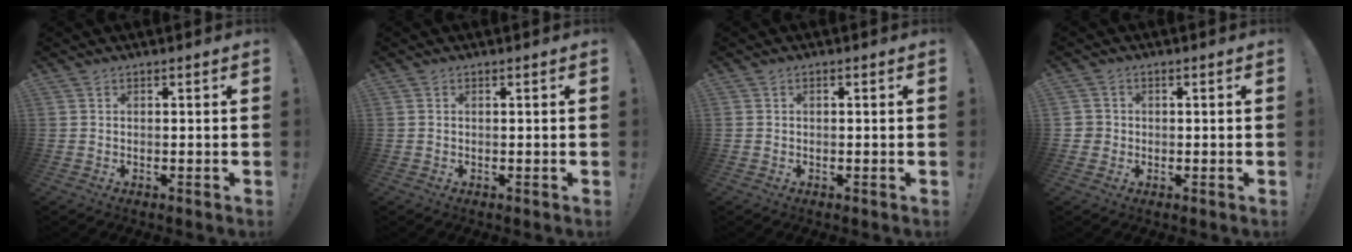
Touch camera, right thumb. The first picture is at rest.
{"total": 0.0}
{"total": 0.5, "force": [-0.1, 0.4, 0.2], "torque": [-0.011, 0.005, -0.001]}
{"total": 2.5, "force": [-0.3, 2.5, 0.6], "torque": [-0.011, 0.008, -0.005]}